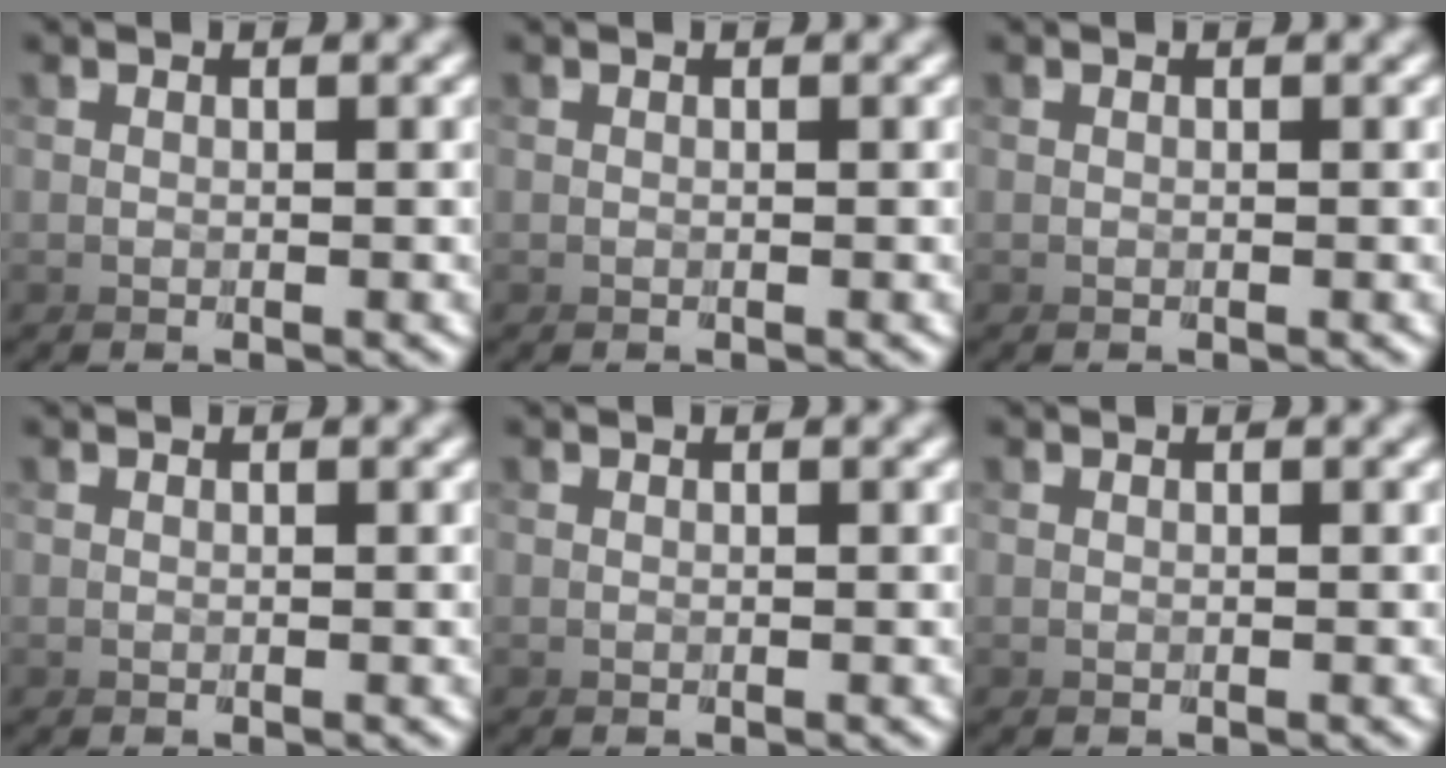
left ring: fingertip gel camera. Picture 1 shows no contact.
{"total": 0.0}
{"total": 0.0}
{"total": 0.0}
{"total": 0.0}
{"total": 0.0}